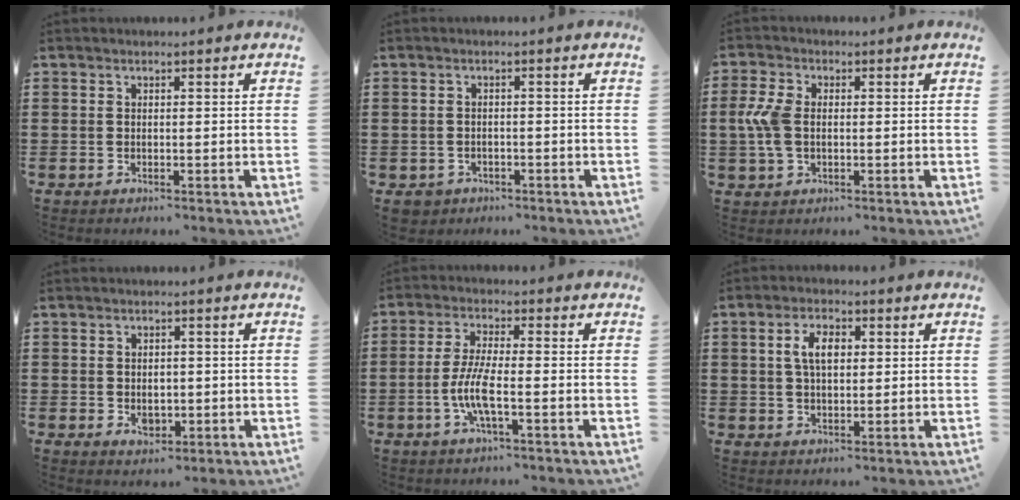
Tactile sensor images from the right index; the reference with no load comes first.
{"total": 1.6, "force": [-1.3, 0.9, -0.1], "torque": [-0.006, 0.005, -0.031]}
{"total": 5.7, "force": [-0.2, 3.4, 4.5], "torque": [-0.125, -0.002, -0.013]}
{"total": 2.5, "force": [-0.2, 2.0, 1.5], "torque": [-0.024, 0.005, -0.007]}
{"total": 6.4, "force": [-2.0, 1.3, 5.9], "torque": [-0.135, -0.011, -0.046]}
{"total": 4.7, "force": [1.0, 2.5, 3.9], "torque": [-0.084, 0.013, 0.014]}